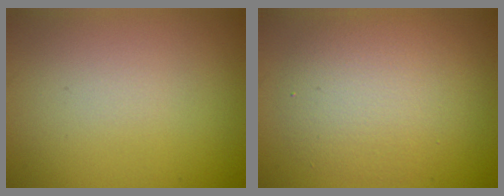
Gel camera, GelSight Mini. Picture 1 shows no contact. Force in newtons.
{"total": 4.8, "press": 4.8, "slide": 0.3}